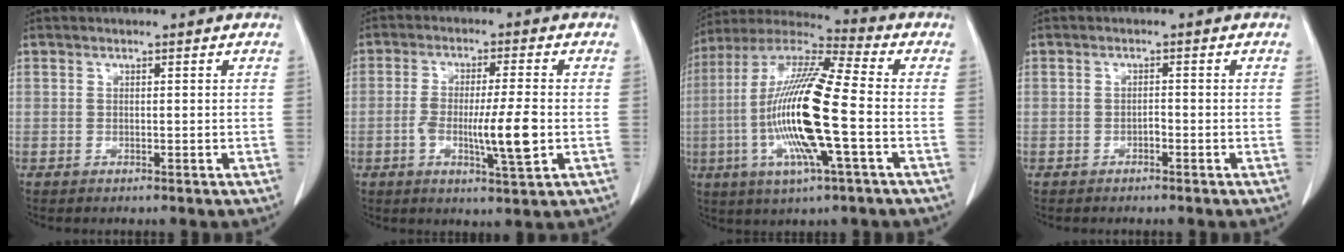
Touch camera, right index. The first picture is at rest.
{"total": 8.5, "force": [-1.7, 0.6, 8.3], "torque": [-0.147, -0.007, -0.030]}
{"total": 18.4, "force": [-3.5, 1.4, 18.0], "torque": [-0.372, -0.010, -0.072]}
{"total": 0.9, "force": [-0.6, 0.3, 0.6], "torque": [-0.011, 0.002, -0.011]}